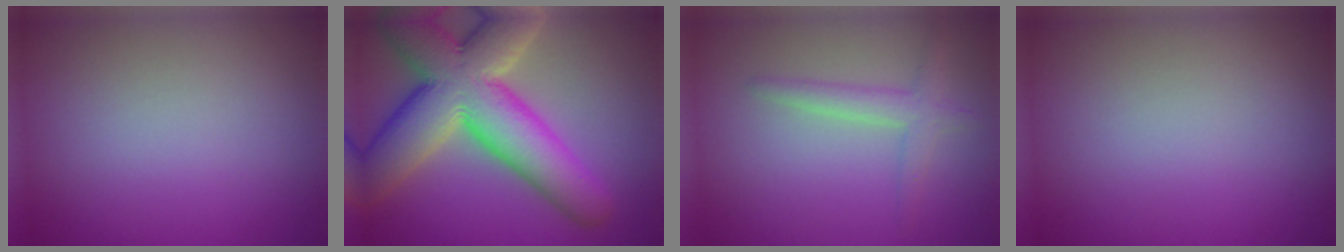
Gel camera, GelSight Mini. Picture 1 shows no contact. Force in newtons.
{"total": 12.9, "press": 12.9, "slide": 0.8}
{"total": 2.3, "press": 2.3, "slide": 0.1}
{"total": 0.0}